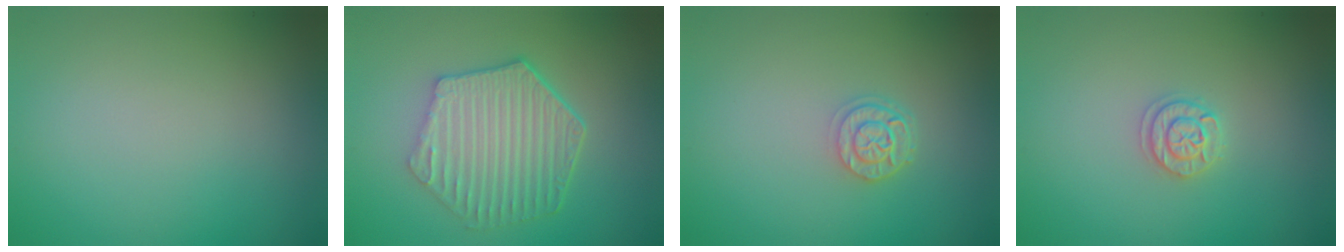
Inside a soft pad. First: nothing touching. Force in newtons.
{"total": 6.2, "press": 4.8, "slide": 3.9}
{"total": 2.4, "press": 1.9, "slide": 1.4}
{"total": 1.7, "press": 1.7, "slide": 0.2}